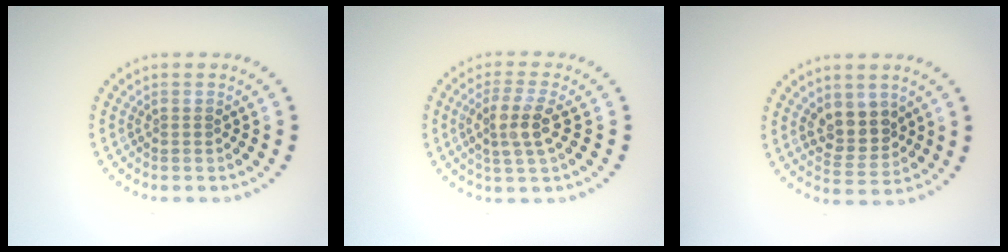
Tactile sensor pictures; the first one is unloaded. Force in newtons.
{"total": 3.2, "press": 2.8, "slide": 1.6}
{"total": 3.3, "press": 3.0, "slide": 1.2}